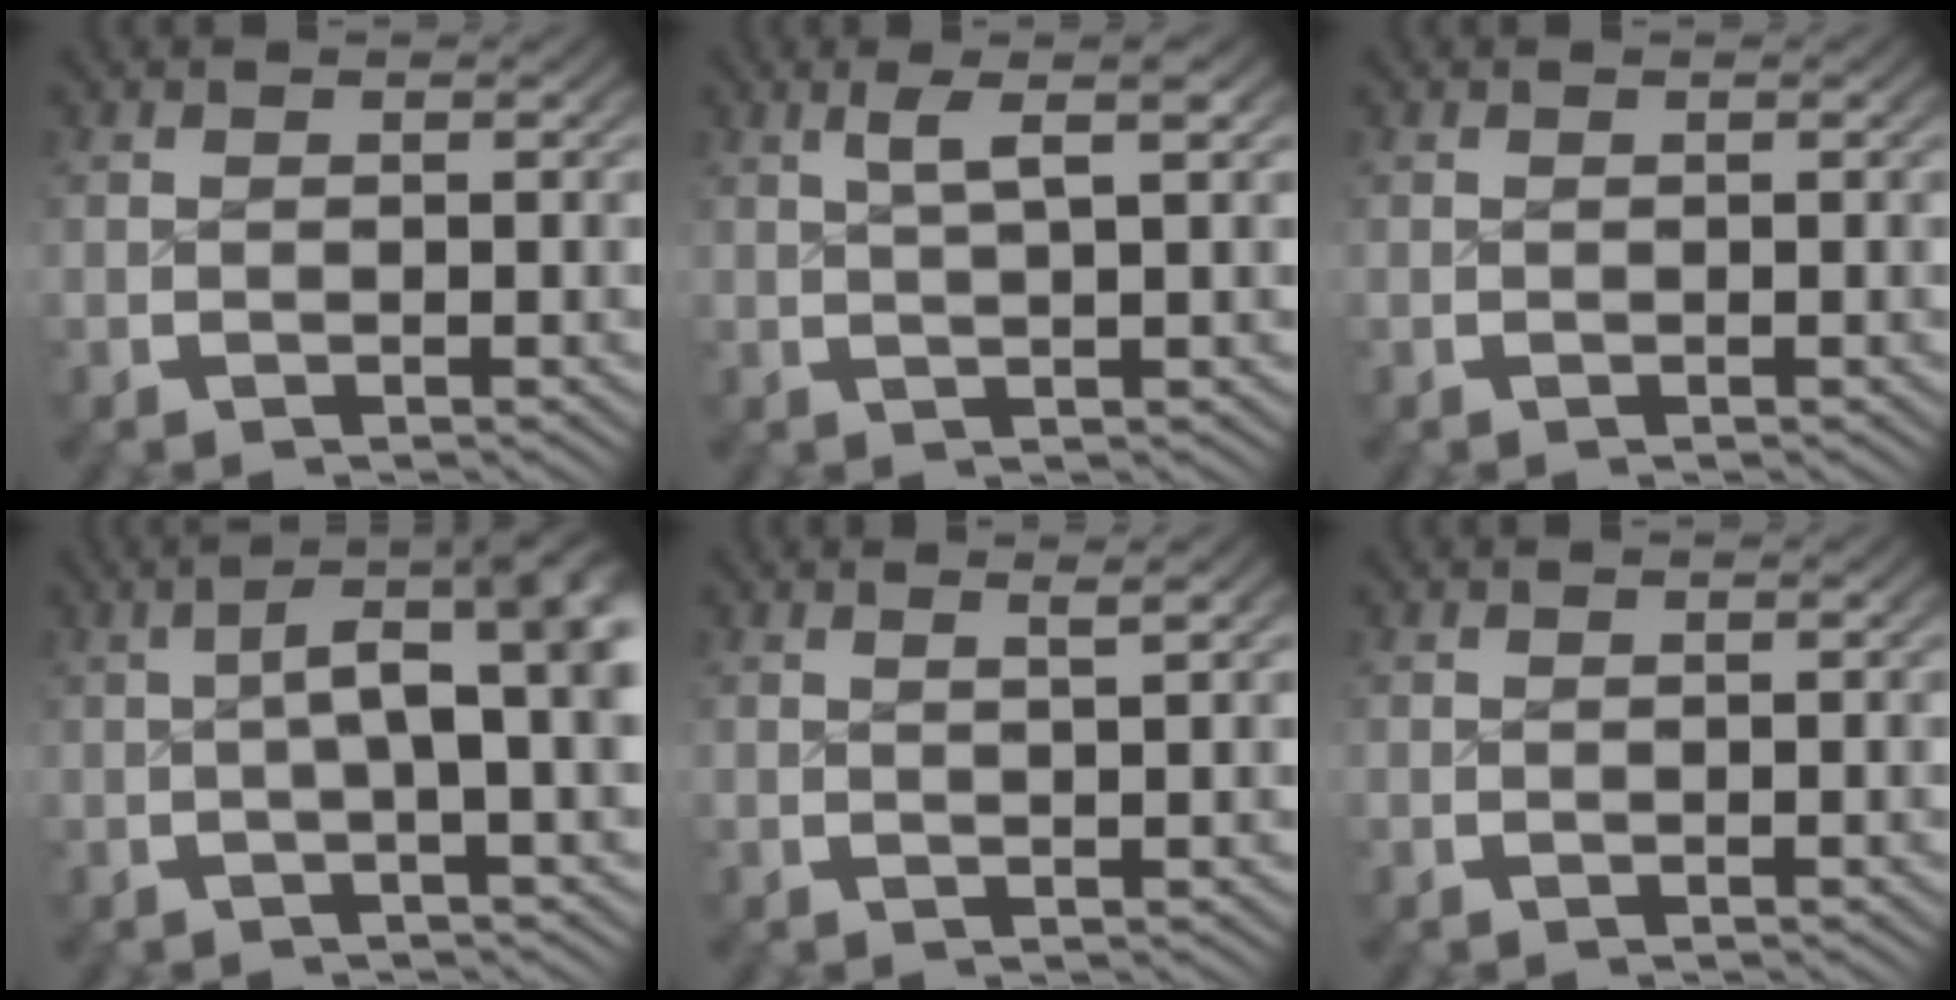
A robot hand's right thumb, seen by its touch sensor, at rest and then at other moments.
{"total": 3.4, "force": [1.5, 0.5, 3.1], "torque": [-0.039, 0.011, 0.028]}
{"total": 0.0}
{"total": 6.9, "force": [1.0, 2.3, 6.4], "torque": [-0.086, 0.011, 0.008]}
{"total": 1.4, "force": [0.9, -0.1, 1.1], "torque": [-0.016, 0.002, 0.017]}
{"total": 0.0}